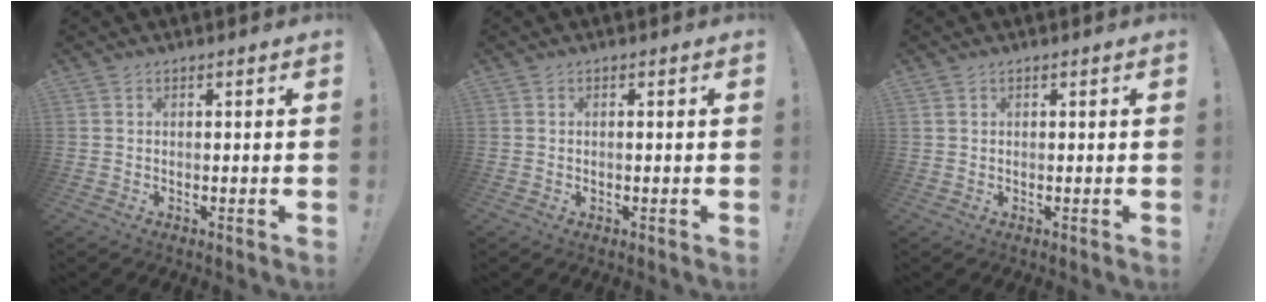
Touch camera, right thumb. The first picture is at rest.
{"total": 0.0}
{"total": 0.6, "force": [0.4, 0.4, 0.2], "torque": [-0.007, 0.001, 0.009]}